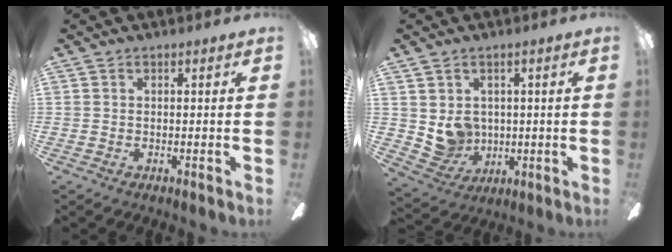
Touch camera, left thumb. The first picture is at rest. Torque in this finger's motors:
{"motor_torque": [0.33, 0.83, -0.10, 0.10, 0.03]}